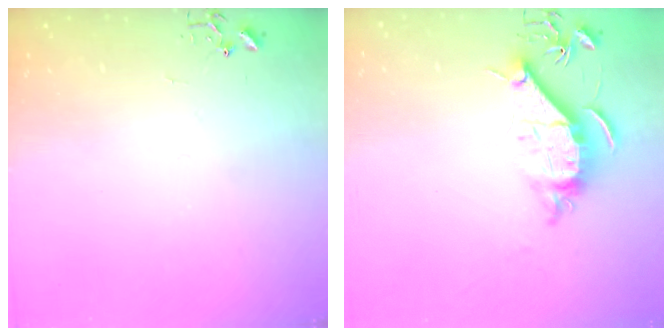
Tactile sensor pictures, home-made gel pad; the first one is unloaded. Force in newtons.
{"total": 12.0, "press": 12.0, "slide": 0.6}